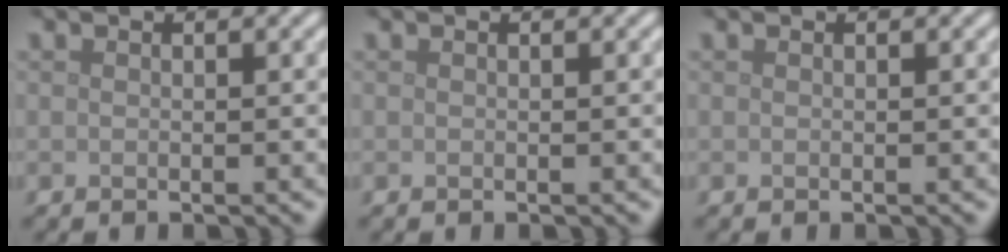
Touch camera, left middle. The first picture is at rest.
{"total": 0.0}
{"total": 0.0}